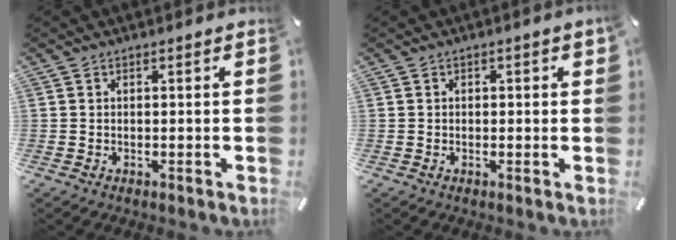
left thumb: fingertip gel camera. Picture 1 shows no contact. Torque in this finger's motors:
{"motor_torque": [0.25, -0.17, -0.10, 0.17, 0.00]}